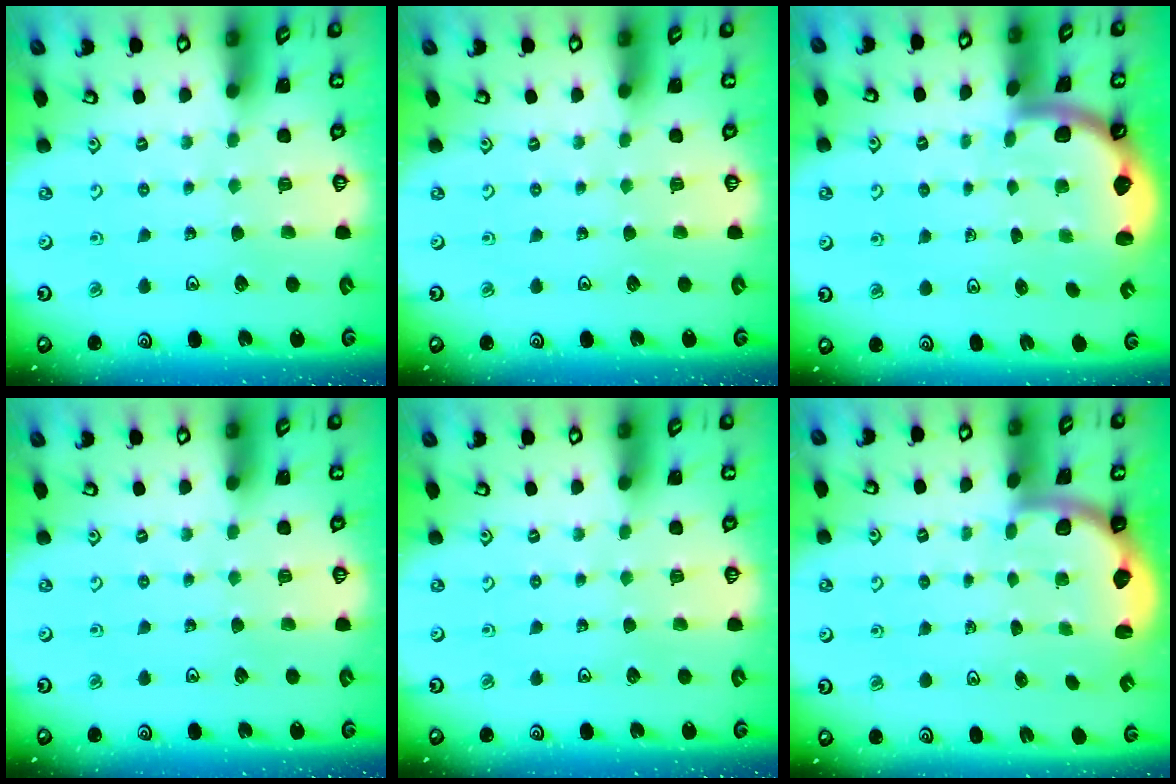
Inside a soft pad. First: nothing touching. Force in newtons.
{"total": 0.0}
{"total": 1.8, "press": 1.8, "slide": 0.3}
{"total": 0.0}
{"total": 0.0}
{"total": 2.2, "press": 2.0, "slide": 1.1}